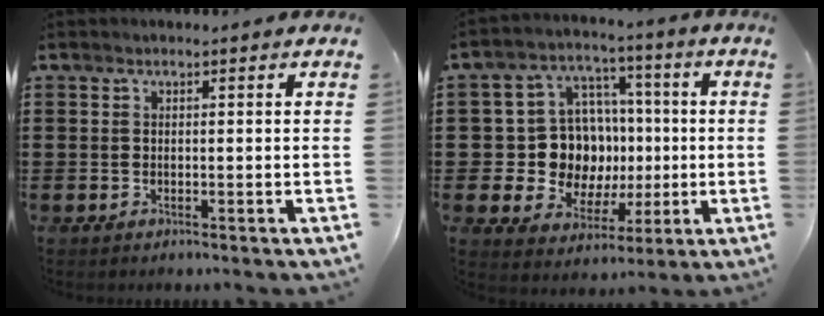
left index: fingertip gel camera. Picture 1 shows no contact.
{"total": 11.6, "force": [0.7, 10.6, 4.5], "torque": [-0.115, 0.007, 0.026]}